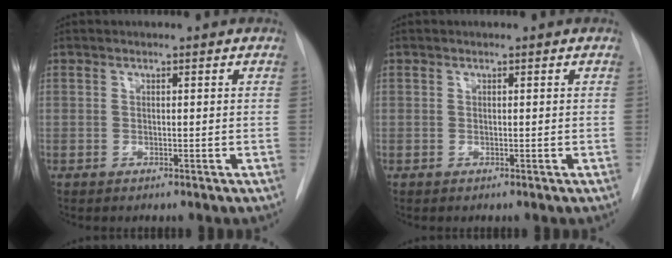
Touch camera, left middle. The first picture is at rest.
{"total": 0.0}